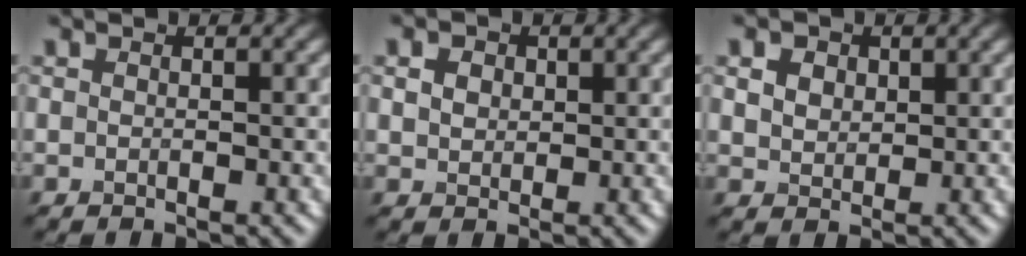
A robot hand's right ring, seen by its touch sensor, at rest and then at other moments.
{"total": 2.7, "force": [1.3, 2.0, 1.3], "torque": [-0.033, 0.008, 0.019]}
{"total": 4.1, "force": [2.1, 2.8, 2.1], "torque": [-0.051, 0.013, 0.027]}